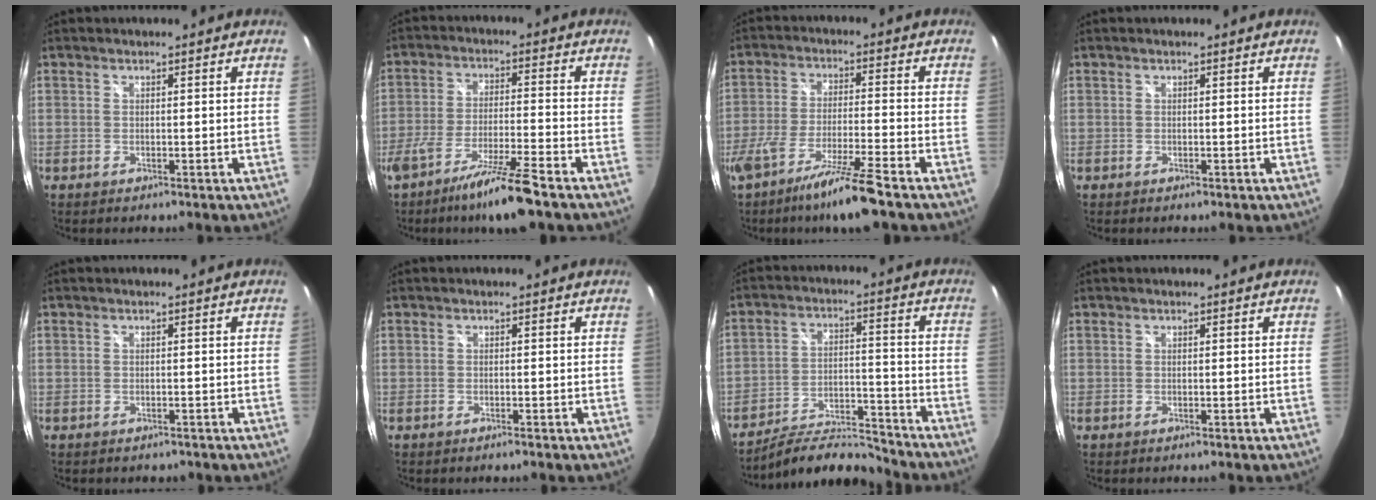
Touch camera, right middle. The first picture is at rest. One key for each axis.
{"total": 11.1, "fx": -8.4, "fy": -0.3, "fz": 7.2, "tx": -0.147, "ty": -0.018, "tz": -0.142}
{"total": 12.2, "fx": -9.3, "fy": -0.6, "fz": 7.9, "tx": -0.167, "ty": -0.029, "tz": -0.162}
{"total": 0.0}
{"total": 1.0, "fx": -0.6, "fy": 0.8, "fz": 0.3, "tx": -0.008, "ty": -0.003, "tz": -0.004}
{"total": 0.7, "fx": -0.6, "fy": 0.0, "fz": 0.3, "tx": -0.003, "ty": -0.002, "tz": -0.012}
{"total": 10.4, "fx": -10.1, "fy": 1.4, "fz": 2.0, "tx": -0.043, "ty": 0.009, "tz": -0.165}
{"total": 0.0}